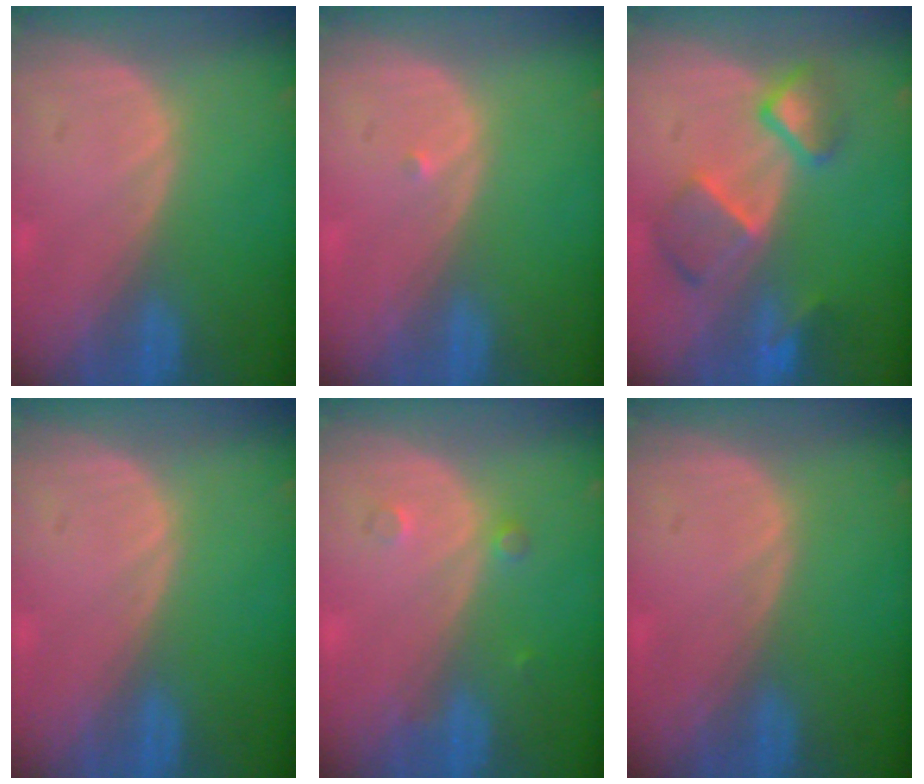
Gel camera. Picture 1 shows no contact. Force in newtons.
{"total": 0.5, "press": 0.4, "slide": 0.3}
{"total": 7.3, "press": 6.6, "slide": 3.2}
{"total": 0.0}
{"total": 1.5, "press": 1.5, "slide": 0.1}
{"total": 0.0}